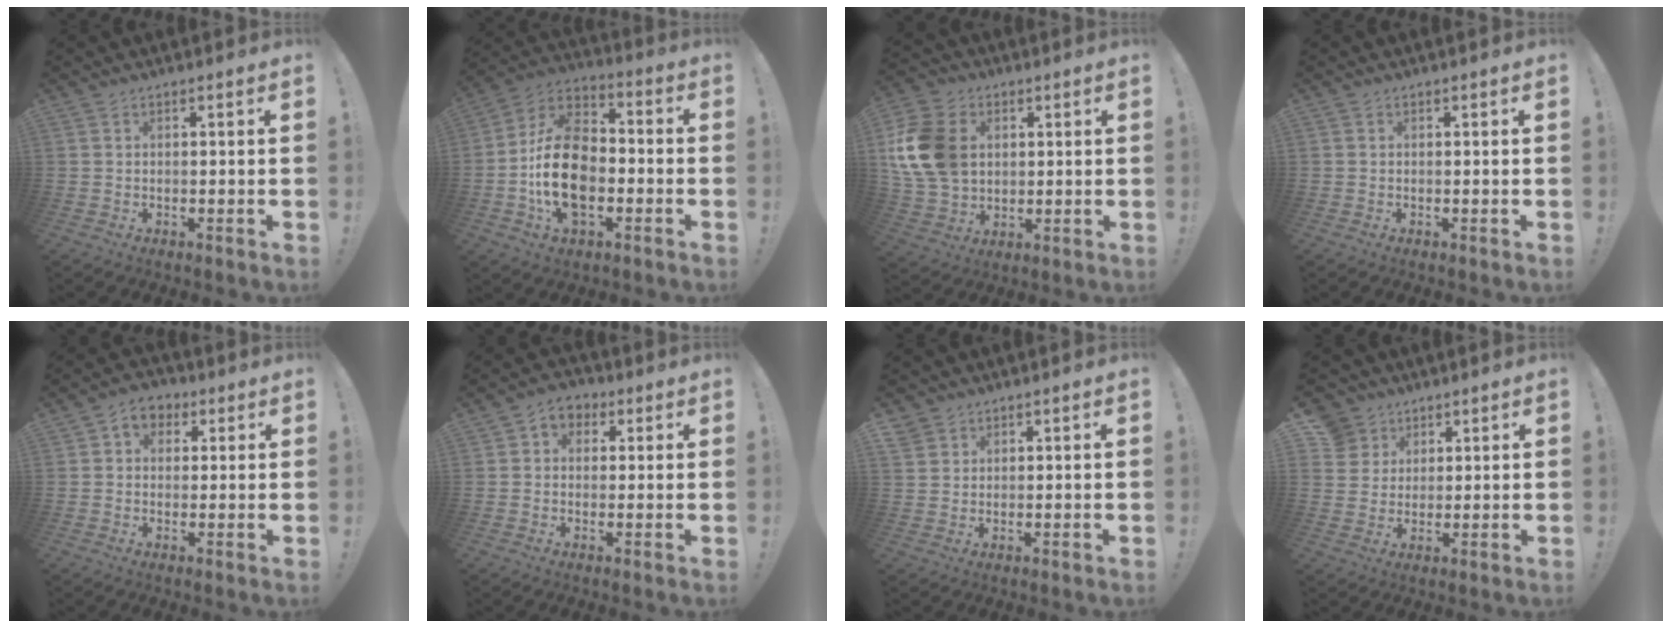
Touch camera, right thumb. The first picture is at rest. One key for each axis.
{"total": 19.7, "fx": -4.2, "fy": 12.9, "fz": 14.3, "tx": -0.241, "ty": 0.033, "tz": -0.066}
{"total": 18.2, "fx": 3.5, "fy": 14.0, "fz": 11.0, "tx": -0.220, "ty": -0.006, "tz": 0.070}
{"total": 0.0}
{"total": 5.9, "fx": 1.6, "fy": 4.9, "fz": 2.7, "tx": -0.036, "ty": 0.001, "tz": 0.031}
{"total": 5.0, "fx": 0.9, "fy": 4.4, "fz": 2.2, "tx": -0.031, "ty": 0.006, "tz": 0.017}
{"total": 3.1, "fx": 2.2, "fy": 2.1, "fz": 0.5, "tx": -0.001, "ty": -0.016, "tz": 0.040}
{"total": 7.6, "fx": 4.1, "fy": 6.4, "fz": 1.0, "tx": -0.015, "ty": -0.025, "tz": 0.081}